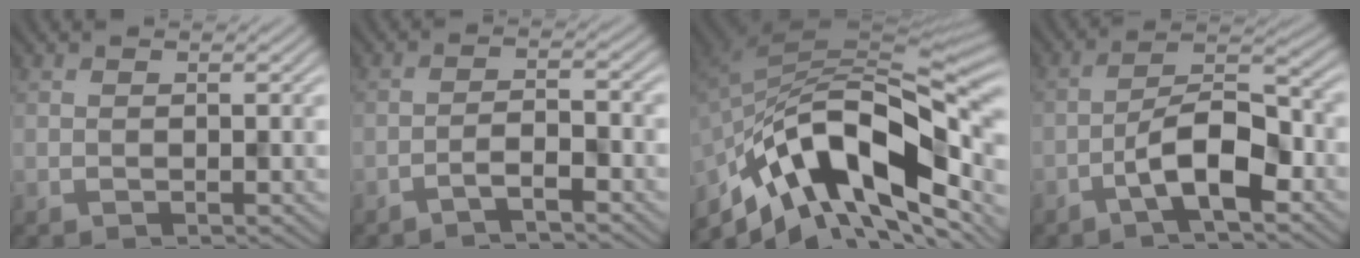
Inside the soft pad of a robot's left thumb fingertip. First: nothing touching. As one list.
[{"total": 2.5, "force": [-2.2, 0.3, 1.2], "torque": [-0.022, 0.012, -0.046]}, {"total": 17.6, "force": [-8.2, 8.4, 13.2], "torque": [-0.243, -0.013, -0.146]}, {"total": 7.4, "force": [-4.0, 2.5, 5.7], "torque": [-0.096, 0.019, -0.081]}]